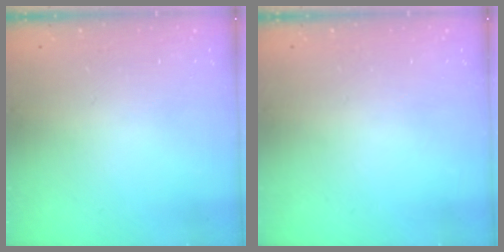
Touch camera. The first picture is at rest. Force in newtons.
{"total": 0.0}